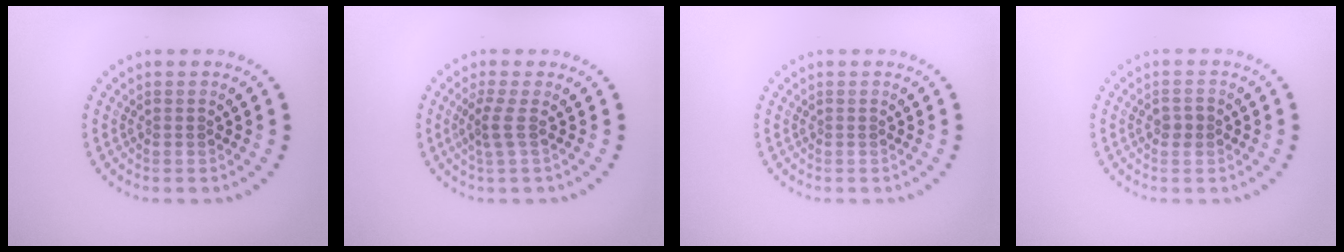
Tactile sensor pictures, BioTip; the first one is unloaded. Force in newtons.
{"total": 1.7, "press": 1.2, "slide": 1.3}
{"total": 0.0}
{"total": 1.2, "press": 1.2, "slide": 0.1}